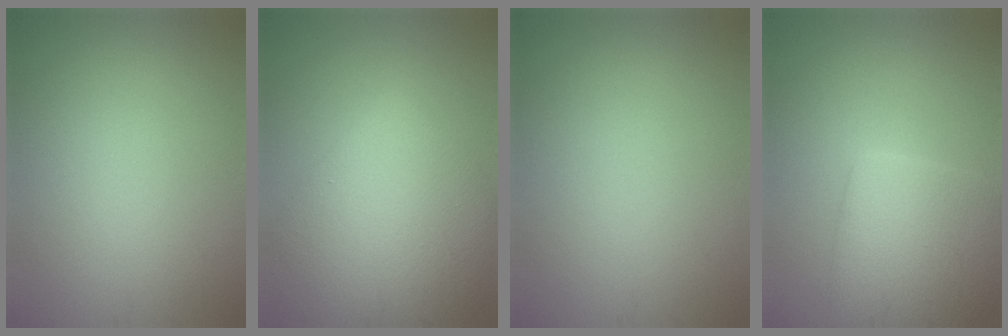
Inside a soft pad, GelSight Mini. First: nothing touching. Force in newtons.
{"total": 9.5, "press": 9.5, "slide": 0.4}
{"total": 0.0}
{"total": 6.8, "press": 6.8, "slide": 0.2}